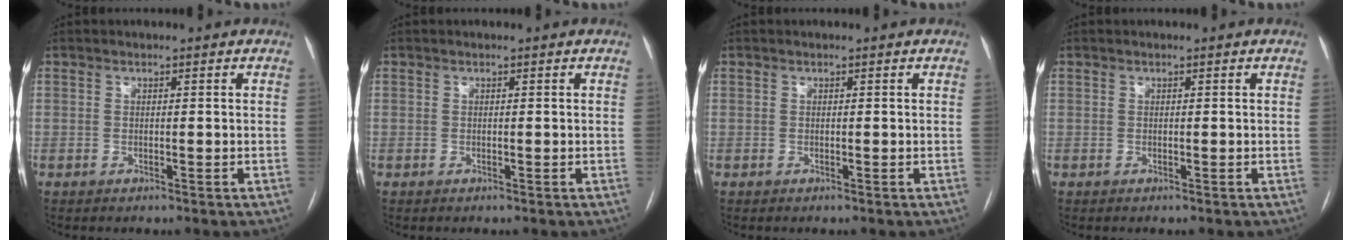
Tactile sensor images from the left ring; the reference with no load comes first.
{"total": 0.0}
{"total": 0.0}
{"total": 0.0}